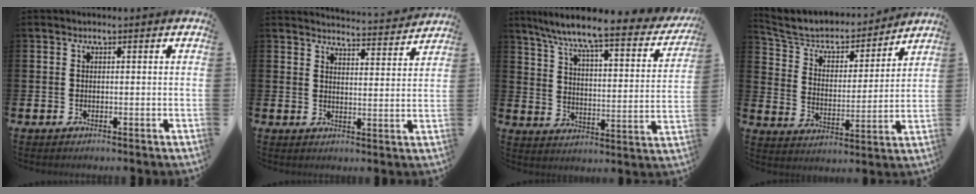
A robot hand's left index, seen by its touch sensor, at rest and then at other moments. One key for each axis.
{"total": 4.4, "fx": 4.4, "fy": -0.1, "fz": 0.3, "tx": -0.004, "ty": -0.040, "tz": 0.074}
{"total": 7.6, "fx": 6.5, "fy": 0.8, "fz": 3.9, "tx": -0.102, "ty": -0.052, "tz": 0.101}
{"total": 6.3, "fx": 5.6, "fy": 2.5, "fz": 1.4, "tx": -0.067, "ty": -0.038, "tz": 0.093}